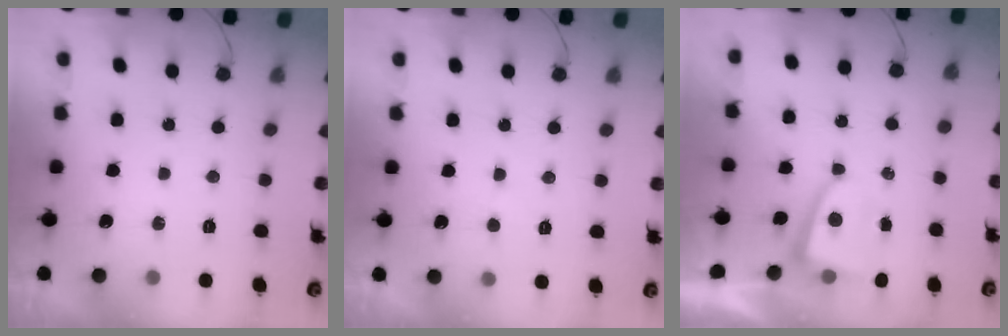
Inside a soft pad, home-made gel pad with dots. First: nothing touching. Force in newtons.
{"total": 2.1, "press": 2.1, "slide": 0.2}
{"total": 1.8, "press": 1.8, "slide": 0.3}